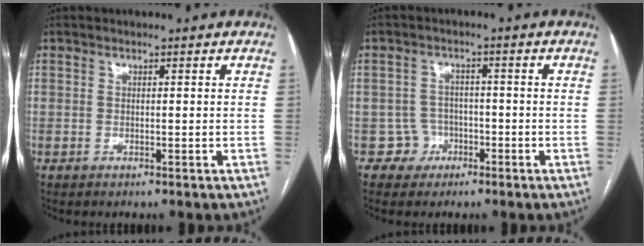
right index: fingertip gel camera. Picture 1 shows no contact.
{"total": 3.6, "force": [-1.6, 3.2, -0.5], "torque": [0.020, 0.018, -0.025]}